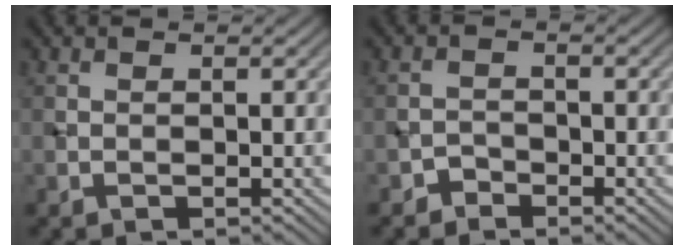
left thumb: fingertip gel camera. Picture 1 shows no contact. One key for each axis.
{"total": 1.5, "fx": -1.3, "fy": 0.8, "fz": 0.1, "tx": 0.003, "ty": 0.005, "tz": -0.028}